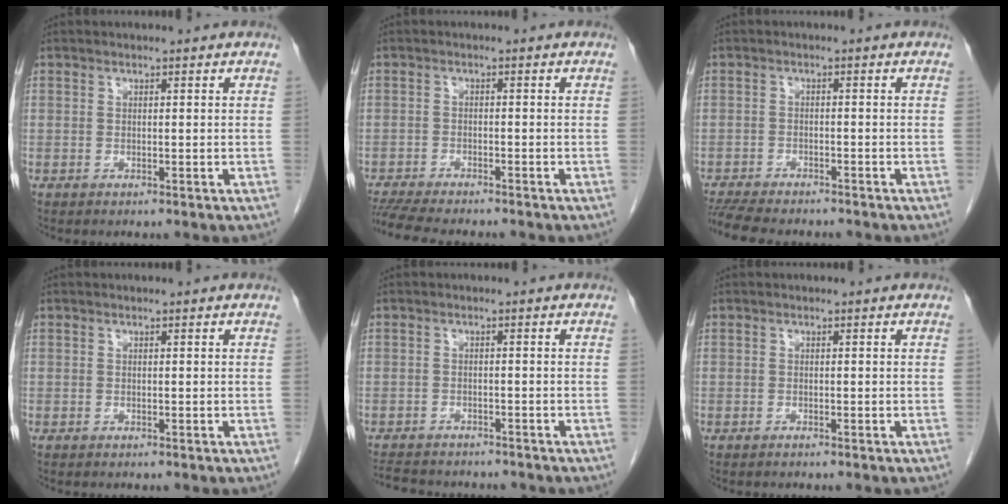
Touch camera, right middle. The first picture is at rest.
{"total": 9.3, "force": [-8.2, 0.9, 4.1], "torque": [-0.068, -0.016, -0.129]}
{"total": 9.9, "force": [-8.8, 1.9, 4.2], "torque": [-0.072, -0.012, -0.133]}
{"total": 0.0}
{"total": 9.3, "force": [-8.4, 2.7, 3.2], "torque": [-0.067, -0.005, -0.114]}
{"total": 0.0}